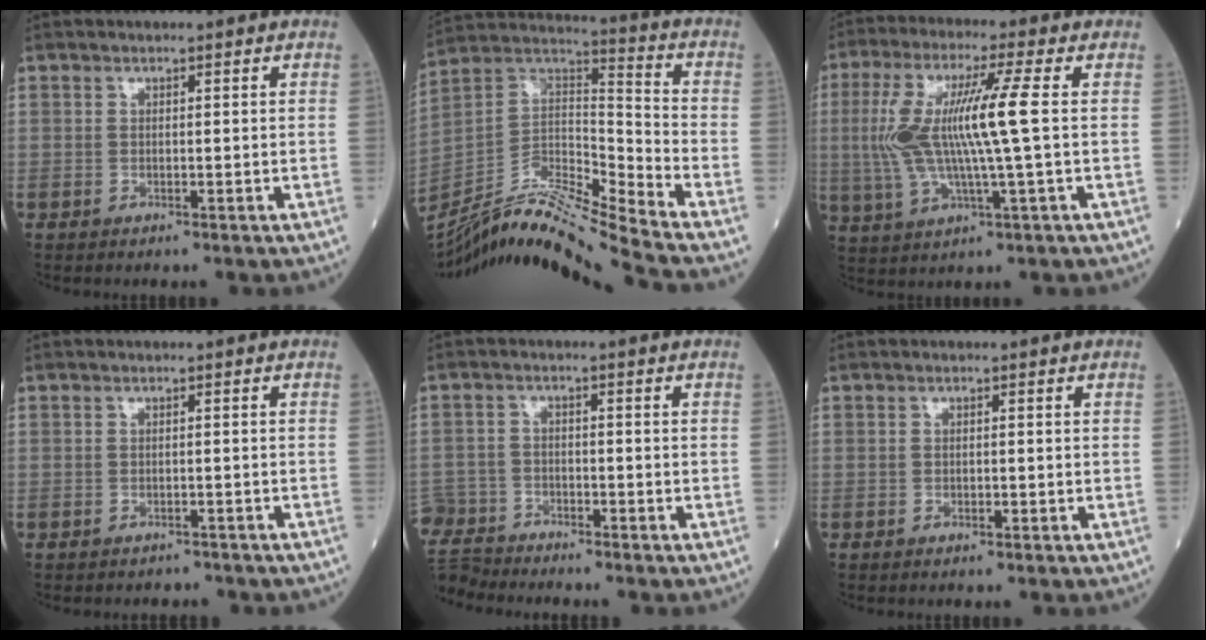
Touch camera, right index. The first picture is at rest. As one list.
[{"total": 19.1, "force": [-17.4, -2.2, 7.7], "torque": [-0.151, 0.019, -0.314]}, {"total": 12.4, "force": [0.9, 0.5, 12.4], "torque": [-0.266, 0.011, 0.015]}, {"total": 3.1, "force": [-2.8, 1.3, 0.2], "torque": [-0.005, 0.002, -0.033]}, {"total": 7.8, "force": [-7.5, 2.2, -0.2], "torque": [-0.008, 0.004, -0.150]}, {"total": 0.6, "force": [-0.3, 0.2, 0.5], "torque": [-0.010, -0.001, -0.005]}]